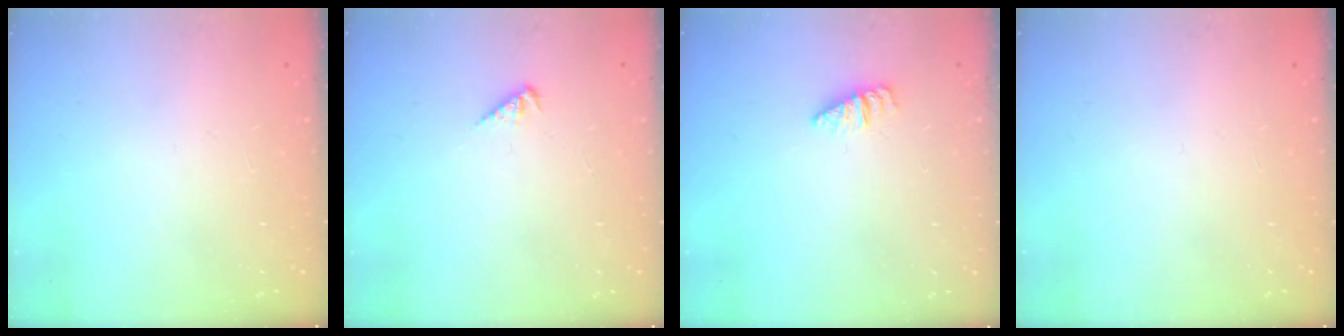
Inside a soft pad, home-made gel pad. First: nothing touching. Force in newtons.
{"total": 2.1, "press": 2.1, "slide": 0.2}
{"total": 1.2, "press": 1.2, "slide": 0.2}
{"total": 0.0}